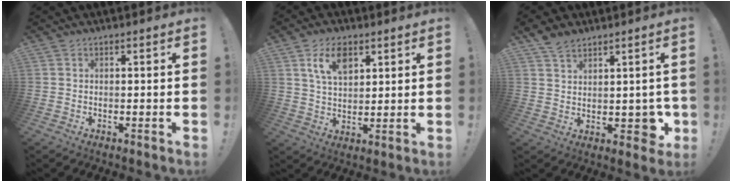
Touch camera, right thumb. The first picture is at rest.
{"total": 9.0, "force": [4.6, 5.0, 5.8], "torque": [-0.101, -0.005, 0.086]}
{"total": 9.7, "force": [3.9, 7.3, 5.0], "torque": [-0.069, -0.022, 0.088]}